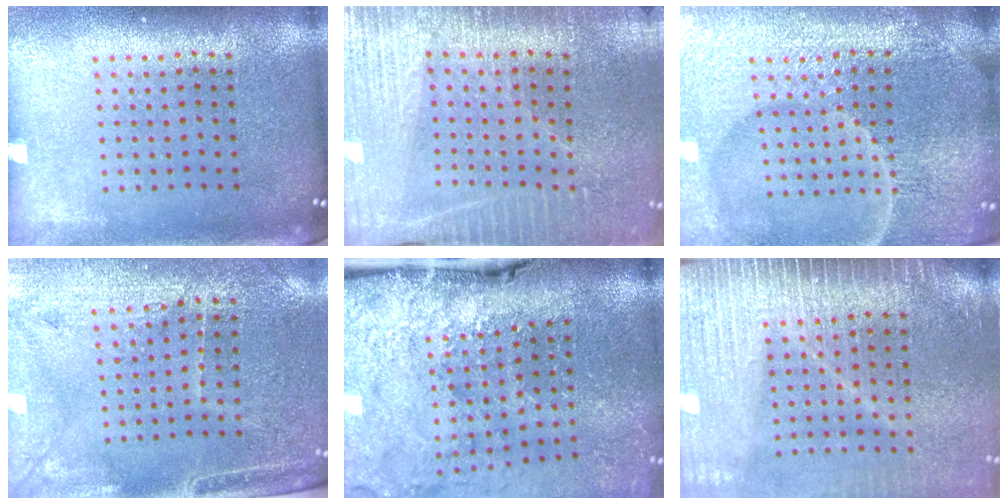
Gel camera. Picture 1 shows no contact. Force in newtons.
{"total": 3.5, "press": 3.4, "slide": 0.8}
{"total": 5.9, "press": 5.4, "slide": 2.4}
{"total": 3.0, "press": 2.8, "slide": 1.3}
{"total": 4.7, "press": 3.6, "slide": 2.9}
{"total": 3.9, "press": 3.4, "slide": 1.9}